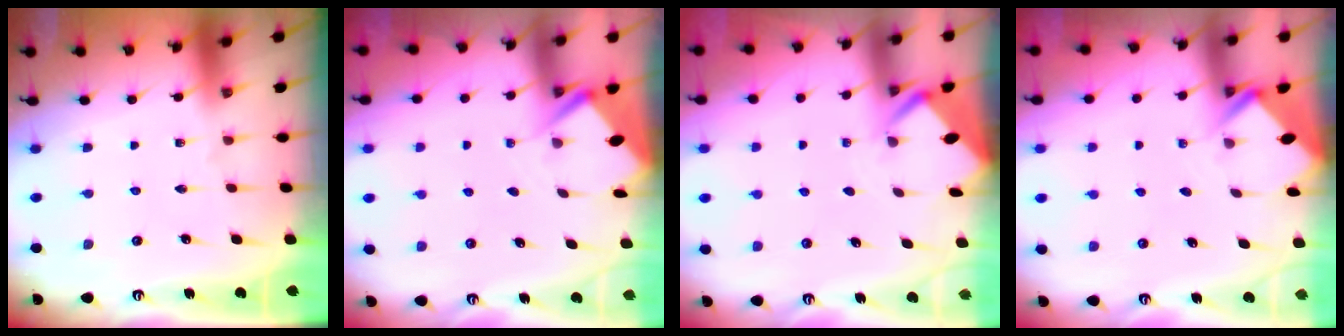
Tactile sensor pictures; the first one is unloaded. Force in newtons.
{"total": 2.7, "press": 2.7, "slide": 0.3}
{"total": 2.5, "press": 2.5, "slide": 0.2}
{"total": 2.7, "press": 2.7, "slide": 0.2}